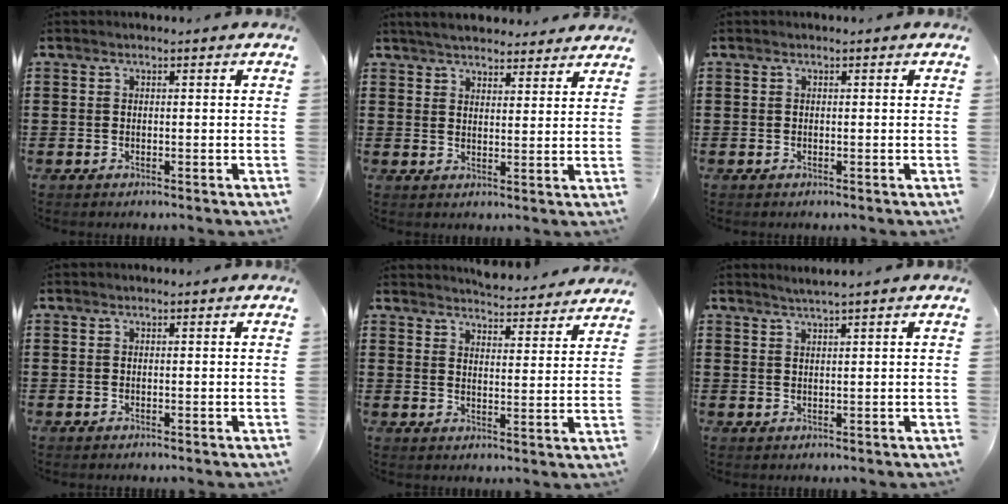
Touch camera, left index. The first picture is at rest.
{"total": 4.4, "force": [4.2, 0.6, 0.9], "torque": [-0.029, -0.010, 0.079]}
{"total": 0.0}
{"total": 0.0}
{"total": 4.6, "force": [4.6, -0.4, 0.2], "torque": [-0.016, -0.032, 0.080]}
{"total": 1.5, "force": [1.3, -0.5, 0.7], "torque": [-0.013, 0.000, 0.024]}